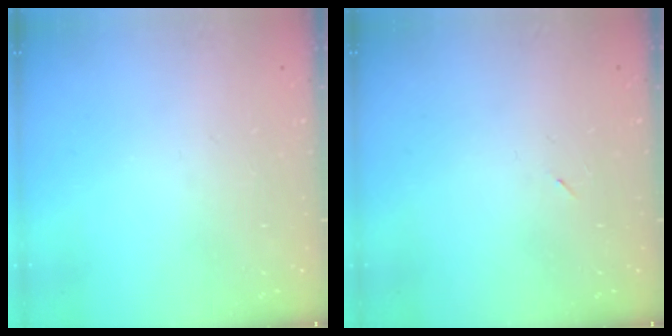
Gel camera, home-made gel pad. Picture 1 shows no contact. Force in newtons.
{"total": 2.2, "press": 1.9, "slide": 1.2}